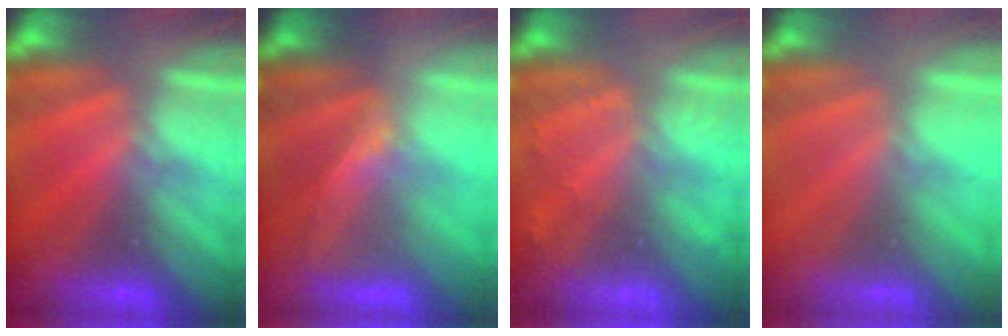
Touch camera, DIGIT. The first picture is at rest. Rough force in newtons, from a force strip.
{"total": 2.1}
{"total": 2.1}
{"total": 3.2}